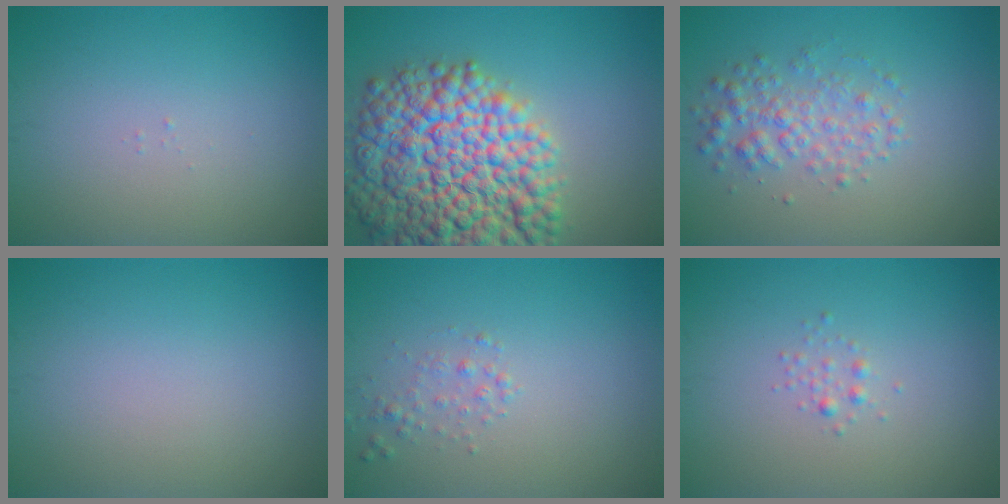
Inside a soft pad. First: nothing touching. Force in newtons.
{"total": 15.3, "press": 15.3, "slide": 0.5}
{"total": 3.0, "press": 3.0, "slide": 0.0}
{"total": 0.0}
{"total": 1.2, "press": 1.2, "slide": 0.1}
{"total": 0.8, "press": 0.8, "slide": 0.0}